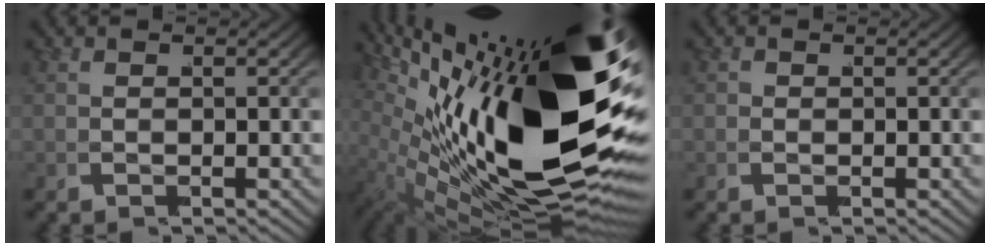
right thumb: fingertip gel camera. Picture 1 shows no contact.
{"total": 21.0, "force": [-0.1, 9.9, 18.6], "torque": [-0.311, -0.032, 0.025]}
{"total": 0.8, "force": [-0.3, 0.7, -0.2], "torque": [-0.002, -0.001, -0.006]}